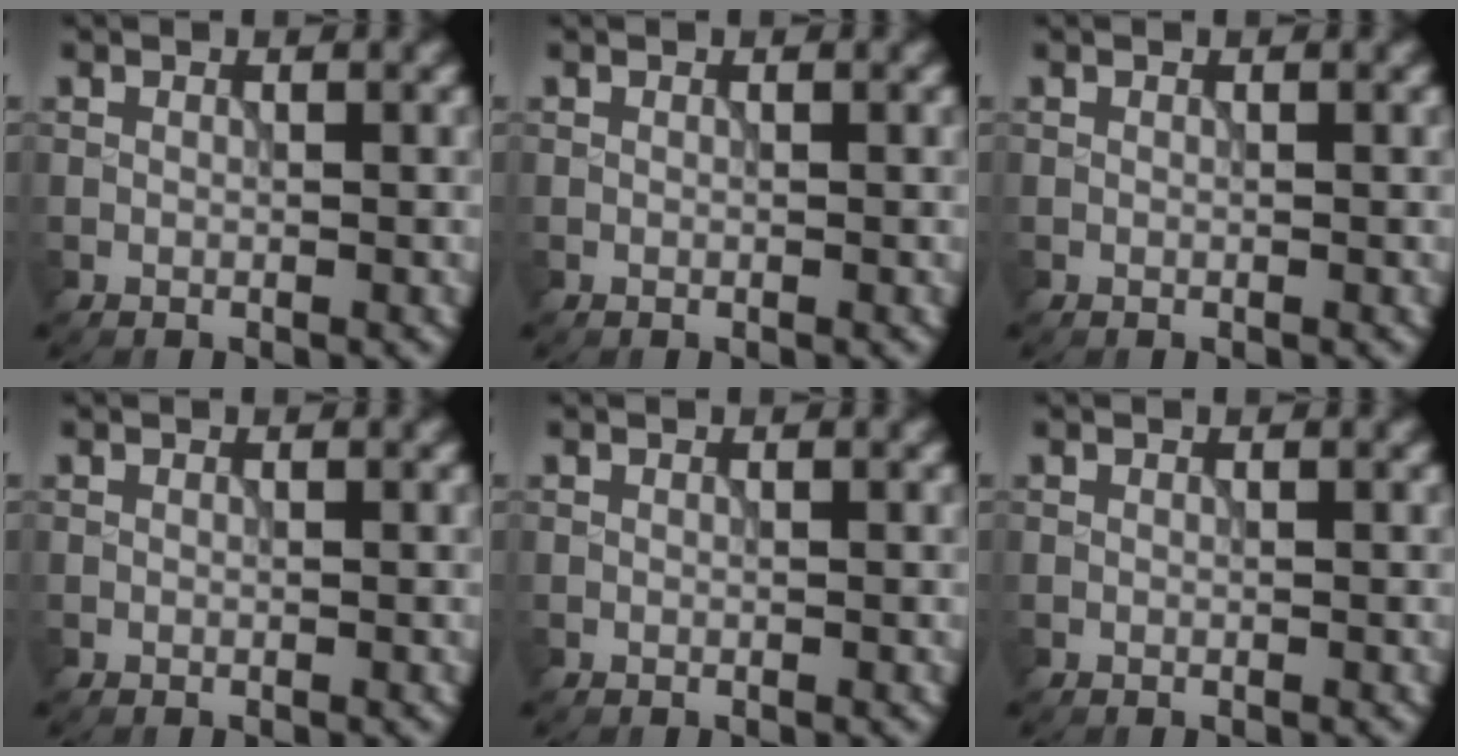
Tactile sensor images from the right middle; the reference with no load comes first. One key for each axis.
{"total": 0.0}
{"total": 0.0}
{"total": 0.0}
{"total": 0.0}
{"total": 0.0}